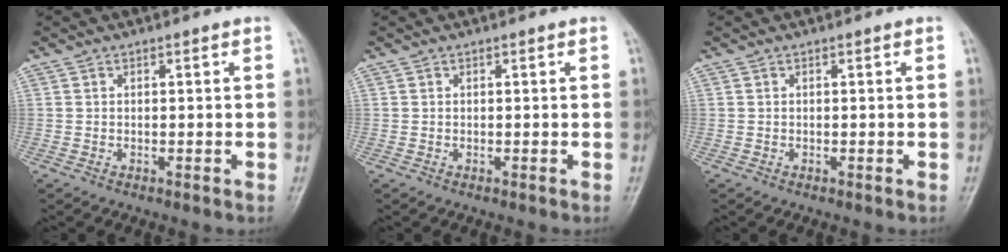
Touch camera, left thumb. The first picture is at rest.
{"total": 0.0}
{"total": 0.0}